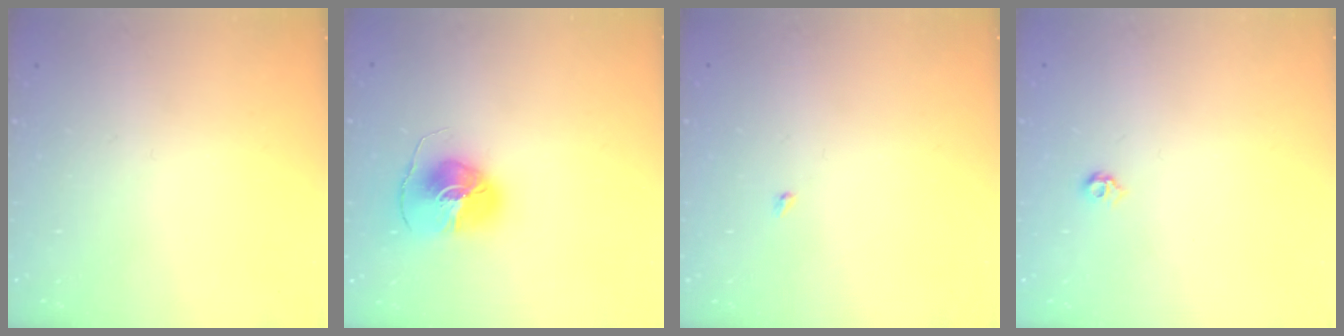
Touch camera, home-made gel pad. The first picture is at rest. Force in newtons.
{"total": 8.7, "press": 8.7, "slide": 0.6}
{"total": 1.9, "press": 1.9, "slide": 0.3}
{"total": 4.2, "press": 4.1, "slide": 0.8}